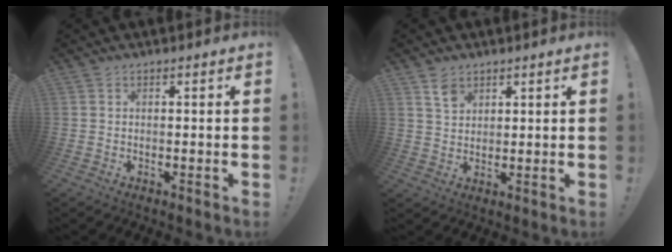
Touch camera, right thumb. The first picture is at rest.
{"total": 5.1, "force": [3.4, 3.4, 1.8], "torque": [-0.025, -0.013, 0.062]}